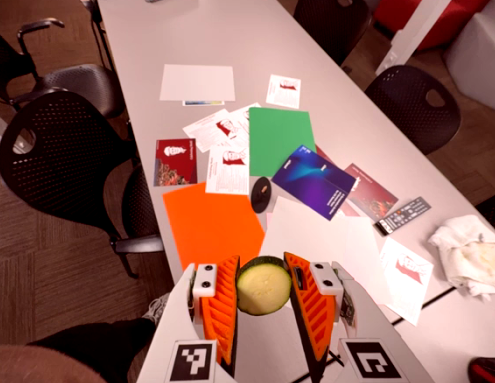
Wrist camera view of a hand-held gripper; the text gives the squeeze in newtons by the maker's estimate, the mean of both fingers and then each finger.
{"total": 15.5, "left": 17.1, "right": 14.0}